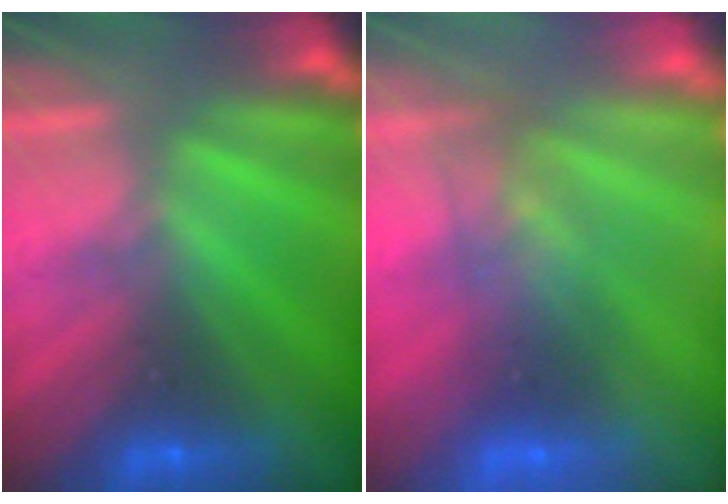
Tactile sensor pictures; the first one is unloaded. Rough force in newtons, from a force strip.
{"total": 2.7}